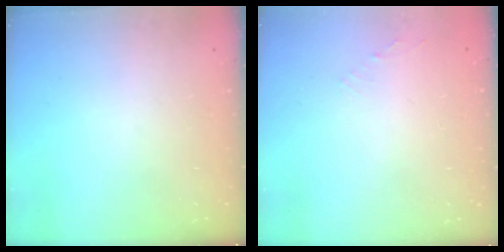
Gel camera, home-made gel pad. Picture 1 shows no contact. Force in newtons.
{"total": 0.6, "press": 0.5, "slide": 0.3}